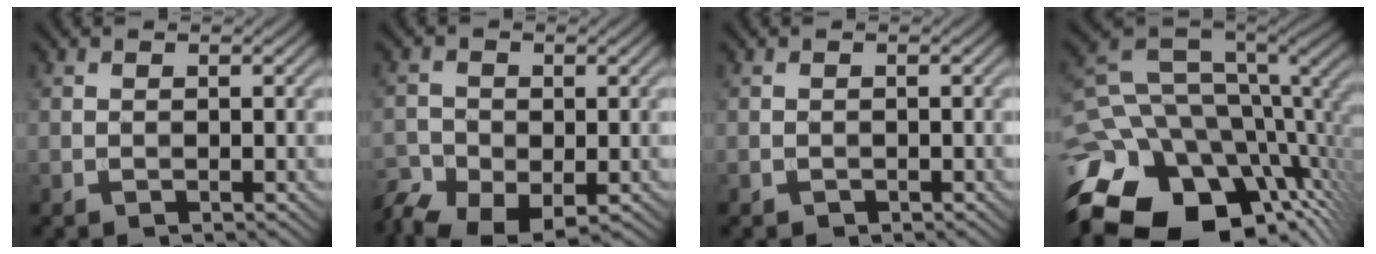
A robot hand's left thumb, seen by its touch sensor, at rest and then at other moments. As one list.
[{"total": 6.6, "force": [-4.2, 3.6, 3.7], "torque": [-0.077, -0.022, -0.079]}, {"total": 0.5, "force": [-0.3, 0.4, 0.1], "torque": [0.001, -0.005, -0.005]}, {"total": 18.2, "force": [-6.6, 11.6, 12.3], "torque": [-0.290, -0.025, -0.097]}]